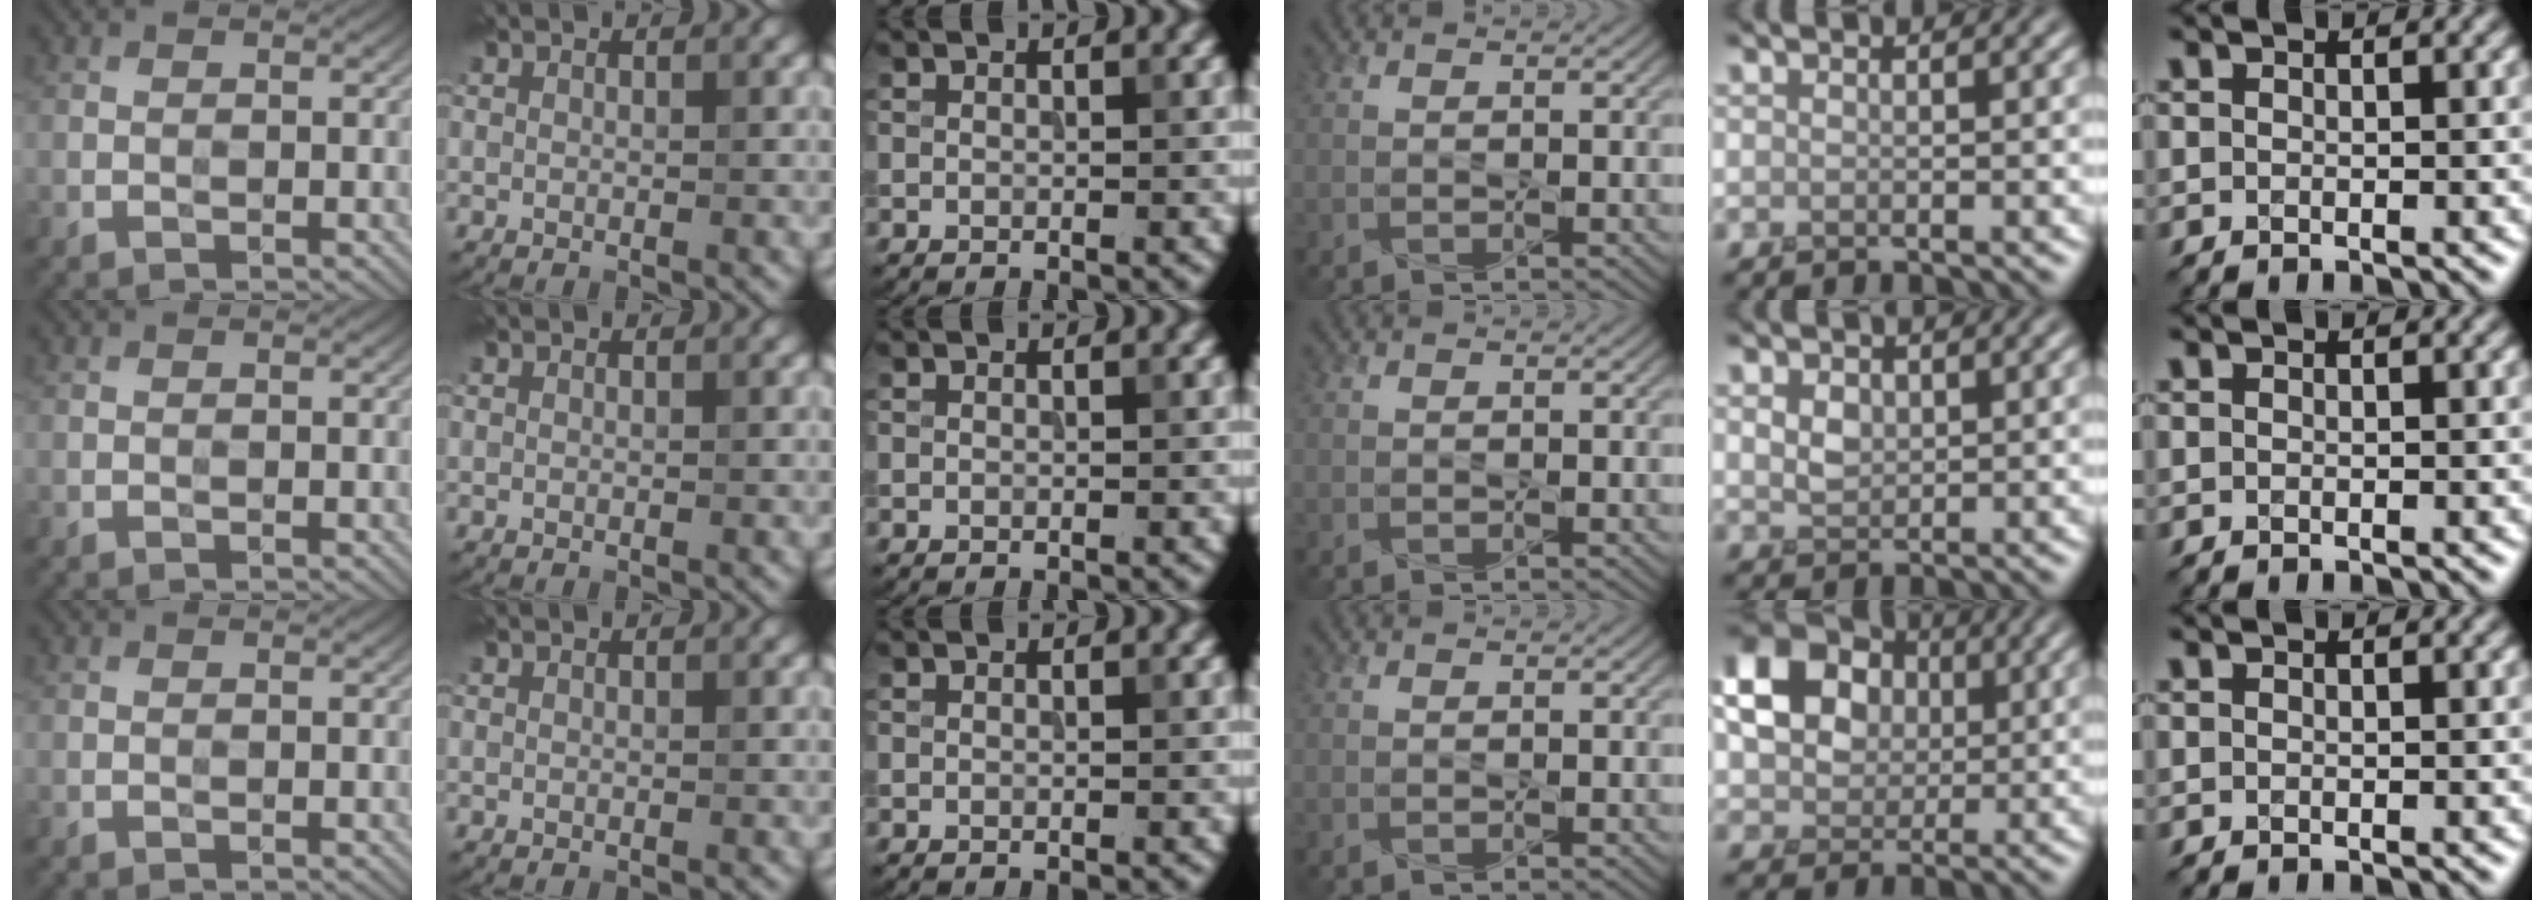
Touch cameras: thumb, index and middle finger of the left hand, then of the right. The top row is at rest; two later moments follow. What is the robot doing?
{"motion": "press", "object": "joystick"}